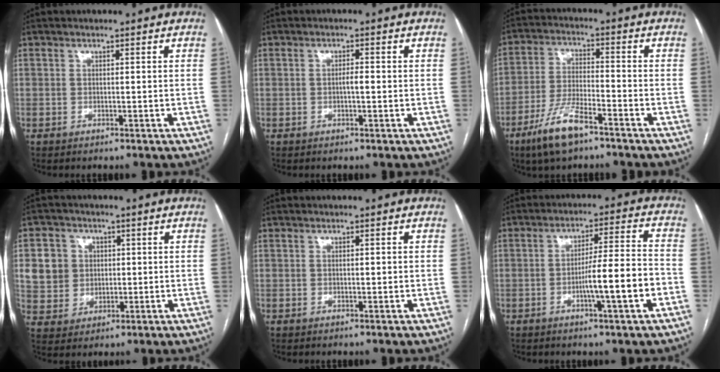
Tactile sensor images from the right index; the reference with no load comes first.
{"total": 1.6, "force": [-0.2, 0.3, 1.5], "torque": [-0.026, 0.003, -0.005]}
{"total": 9.2, "force": [-6.1, 2.0, 6.6], "torque": [-0.138, -0.014, -0.115]}
{"total": 8.0, "force": [1.6, 7.5, 2.3], "torque": [-0.052, 0.021, 0.037]}
{"total": 0.8, "force": [0.0, 0.2, 0.8], "torque": [-0.015, 0.000, 0.002]}
{"total": 9.7, "force": [-3.2, 0.0, 9.1], "torque": [-0.148, 0.006, -0.050]}